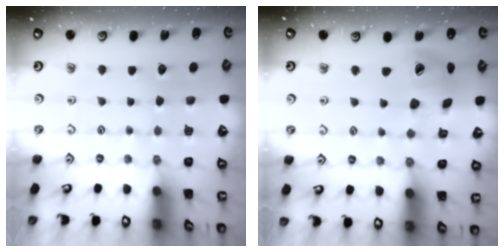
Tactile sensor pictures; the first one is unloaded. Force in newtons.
{"total": 13.9, "press": 13.8, "slide": 1.9}